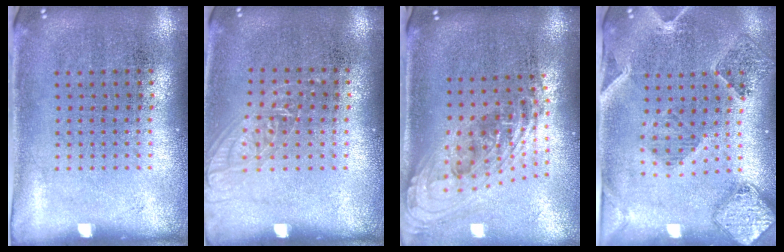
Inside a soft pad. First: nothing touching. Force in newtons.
{"total": 1.2, "press": 1.1, "slide": 0.4}
{"total": 2.2, "press": 1.6, "slide": 1.5}
{"total": 1.4, "press": 1.4, "slide": 0.3}